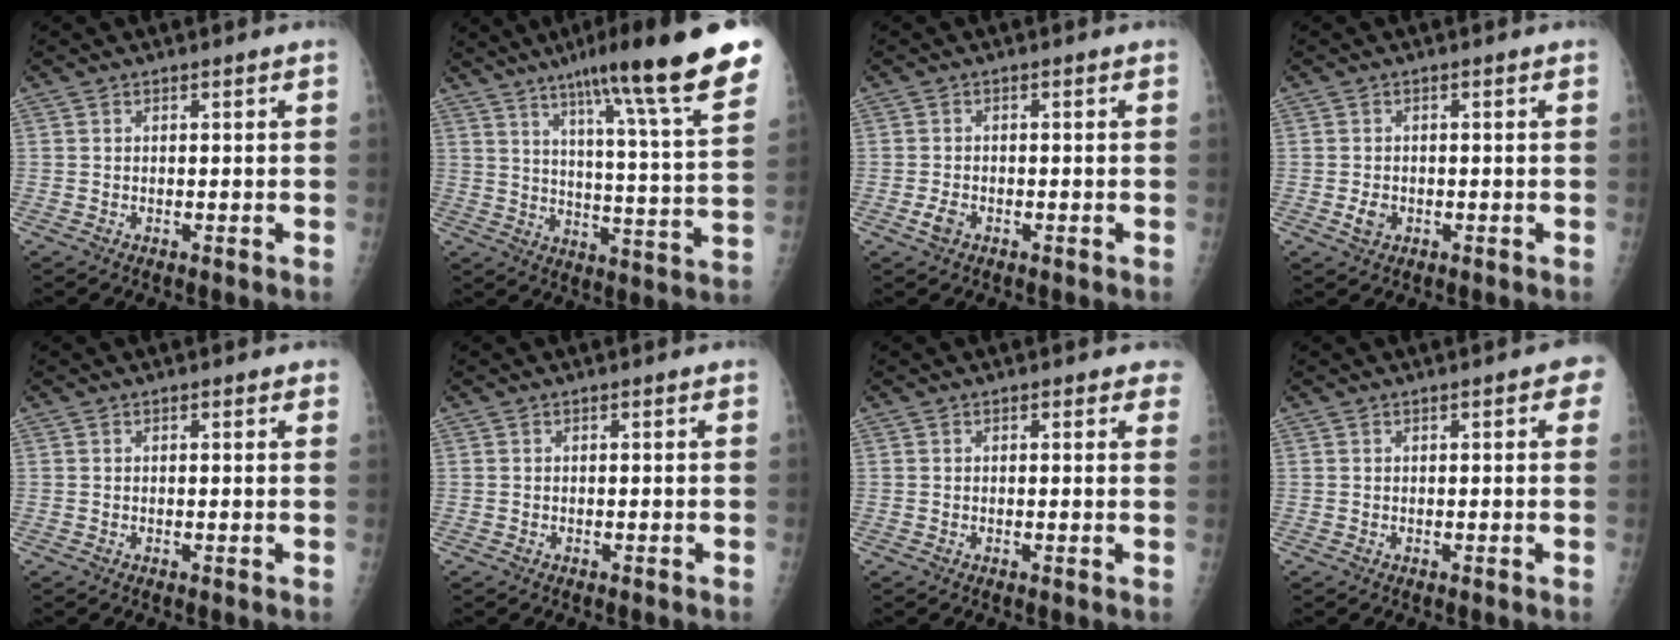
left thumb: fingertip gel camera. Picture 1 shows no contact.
{"total": 23.1, "force": [16.2, 1.9, 16.3], "torque": [-0.222, -0.064, 0.228]}
{"total": 2.0, "force": [-1.1, 1.3, 1.1], "torque": [-0.023, 0.000, -0.020]}
{"total": 2.2, "force": [-0.7, 1.7, 1.1], "torque": [-0.015, 0.000, -0.009]}
{"total": 0.9, "force": [0.7, 0.4, 0.5], "torque": [-0.001, -0.002, 0.005]}
{"total": 0.0}
{"total": 2.4, "force": [1.9, 1.2, 0.9], "torque": [0.021, -0.004, 0.009]}
{"total": 3.0, "force": [1.2, 1.1, 2.6], "torque": [-0.015, 0.001, 0.007]}